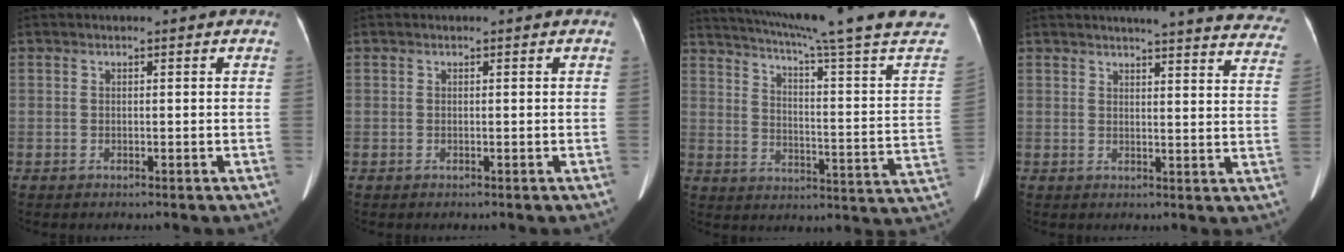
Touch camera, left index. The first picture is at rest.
{"total": 0.0}
{"total": 24.9, "force": [21.4, -2.7, 12.6], "torque": [-0.204, -0.075, 0.274]}
{"total": 21.8, "force": [20.1, 2.5, 8.1], "torque": [-0.092, -0.066, 0.212]}